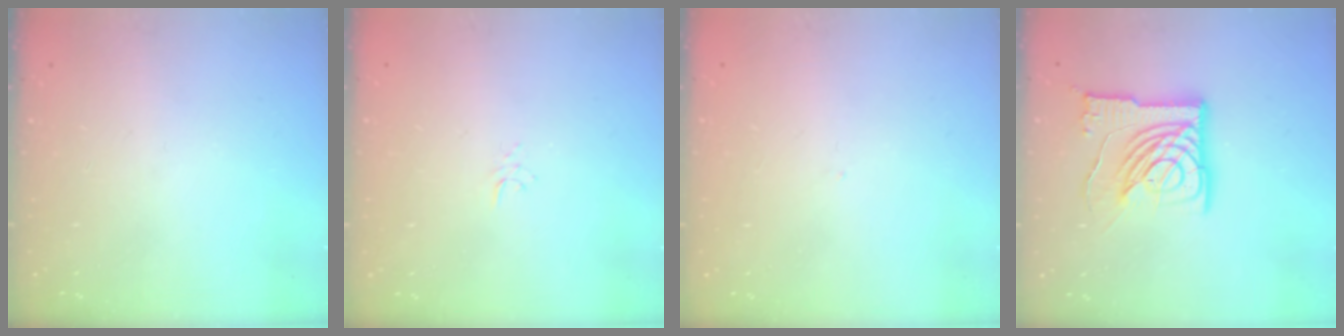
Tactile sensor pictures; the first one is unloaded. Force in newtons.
{"total": 2.9, "press": 2.9, "slide": 0.3}
{"total": 0.0}
{"total": 15.1, "press": 15.0, "slide": 1.6}